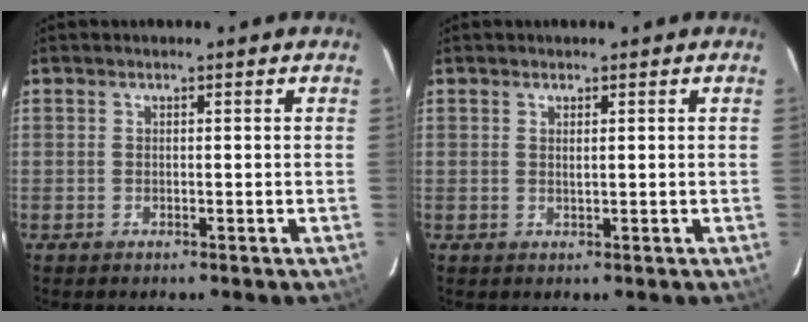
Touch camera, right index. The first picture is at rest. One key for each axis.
{"total": 0.9, "fx": 0.4, "fy": 0.0, "fz": 0.8, "tx": -0.016, "ty": 0.001, "tz": 0.008}